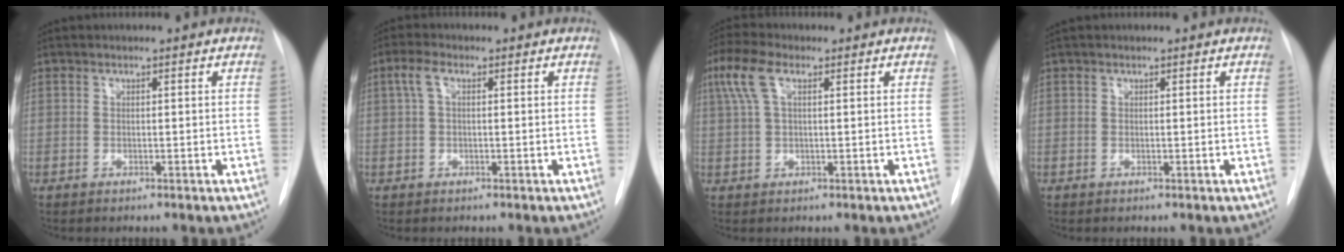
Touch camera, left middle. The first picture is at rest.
{"total": 2.7, "force": [0.7, 1.0, 2.4], "torque": [-0.055, 0.015, 0.015]}
{"total": 5.8, "force": [2.3, 2.2, 4.8], "torque": [-0.120, 0.027, 0.048]}
{"total": 0.6, "force": [0.6, 0.1, 0.2], "torque": [-0.013, 0.016, 0.013]}